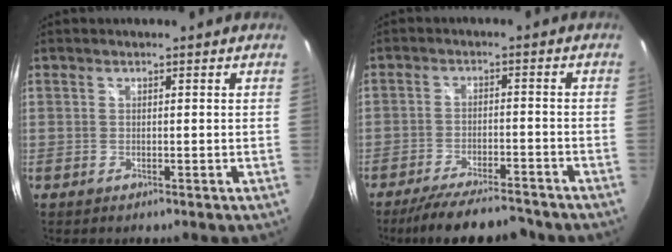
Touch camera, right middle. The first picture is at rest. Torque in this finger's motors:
{"motor_torque": [1.36, -0.78, 0.14, 0.08]}